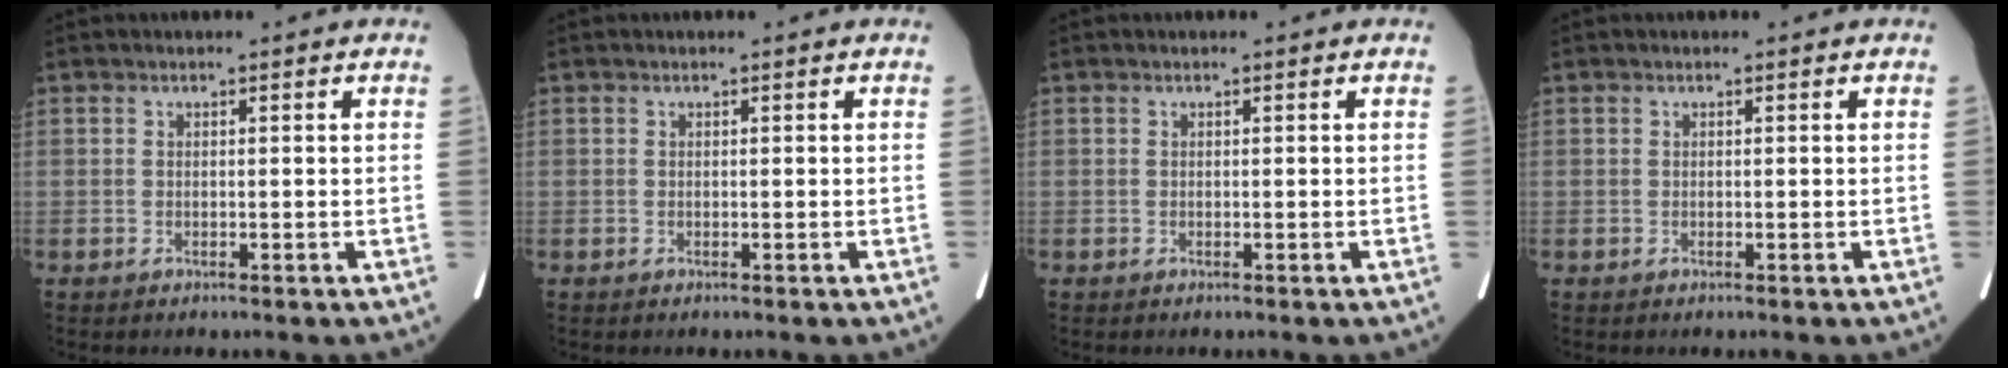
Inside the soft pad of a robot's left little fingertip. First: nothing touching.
{"total": 0.0}
{"total": 0.0}
{"total": 0.0}